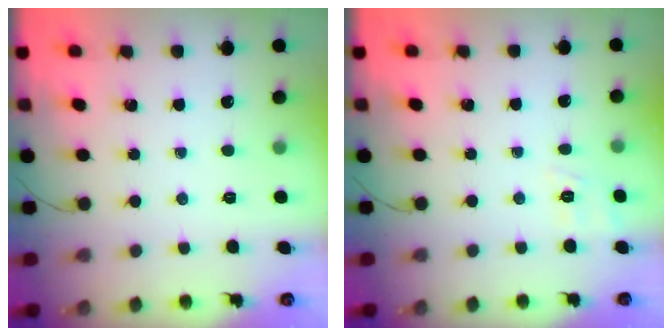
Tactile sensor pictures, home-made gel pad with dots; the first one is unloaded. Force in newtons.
{"total": 3.0, "press": 2.4, "slide": 1.8}